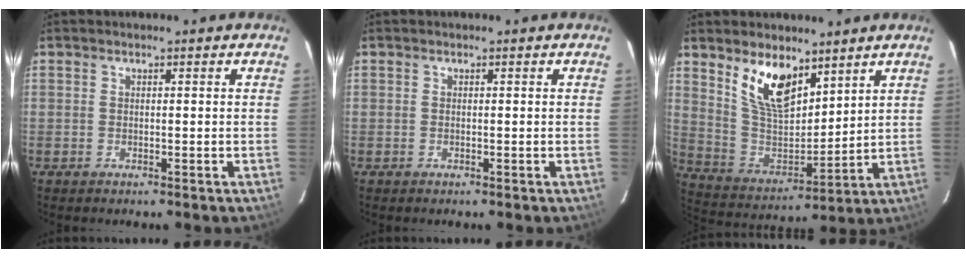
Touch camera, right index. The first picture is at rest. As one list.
[{"total": 0.0}, {"total": 12.8, "force": [8.1, 5.9, 8.0], "torque": [-0.152, -0.004, 0.167]}]